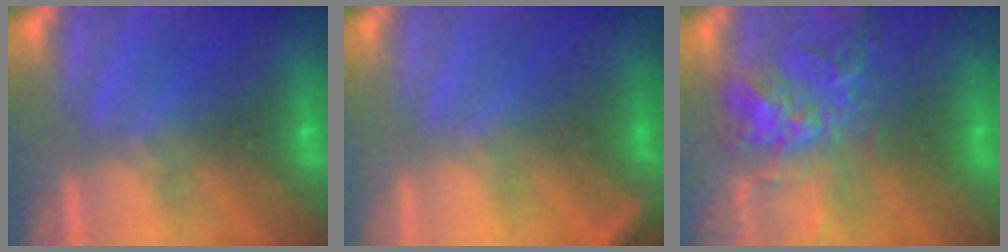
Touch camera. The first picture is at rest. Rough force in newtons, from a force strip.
{"total": 2.5}
{"total": 7.2}